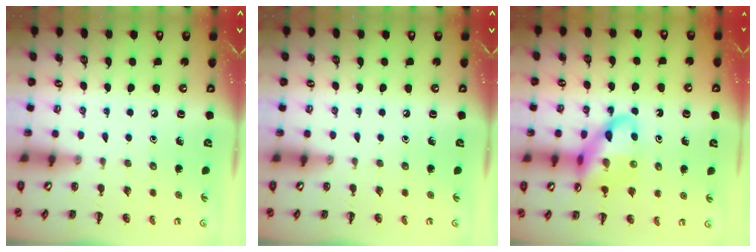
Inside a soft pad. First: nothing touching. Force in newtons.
{"total": 0.0}
{"total": 15.2, "press": 14.9, "slide": 2.8}